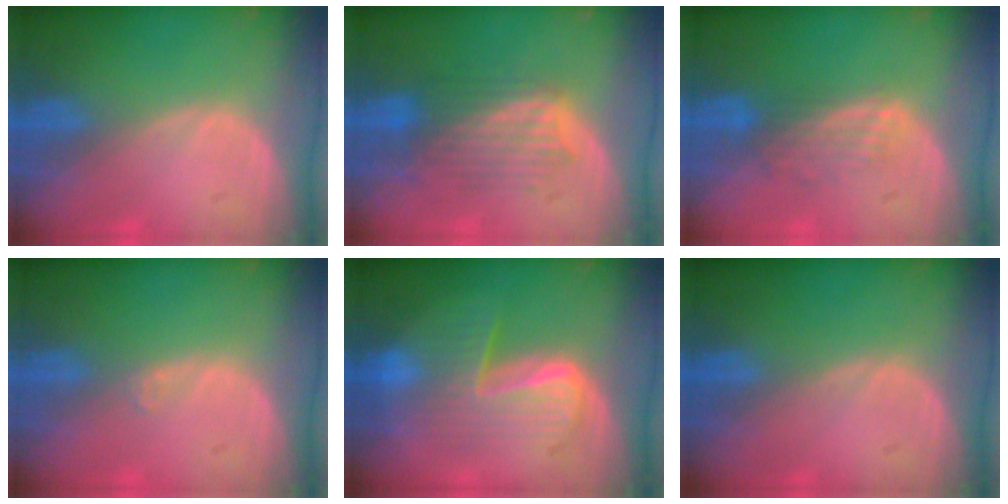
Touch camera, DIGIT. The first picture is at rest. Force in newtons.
{"total": 5.9, "press": 5.9, "slide": 0.4}
{"total": 3.7, "press": 3.0, "slide": 2.2}
{"total": 0.6, "press": 0.5, "slide": 0.4}
{"total": 7.6, "press": 7.6, "slide": 0.3}
{"total": 0.0}